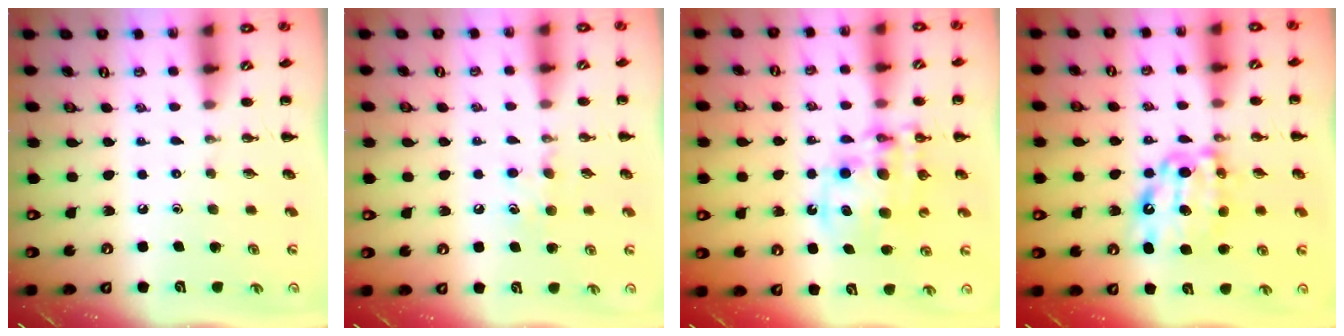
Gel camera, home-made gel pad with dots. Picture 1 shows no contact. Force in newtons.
{"total": 6.8, "press": 6.6, "slide": 1.6}
{"total": 13.1, "press": 12.8, "slide": 2.8}
{"total": 12.2, "press": 12.1, "slide": 1.1}